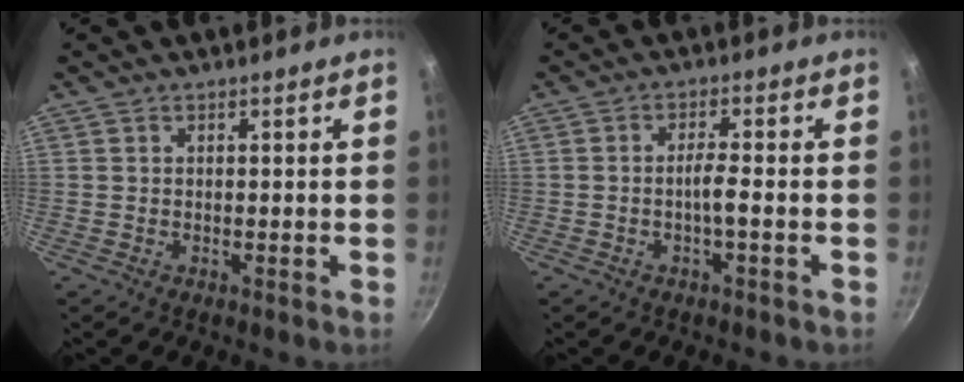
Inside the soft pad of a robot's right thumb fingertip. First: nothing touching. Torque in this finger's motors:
{"motor_torque": [1.46, 0.78, 1.92, -0.85, 0.86]}